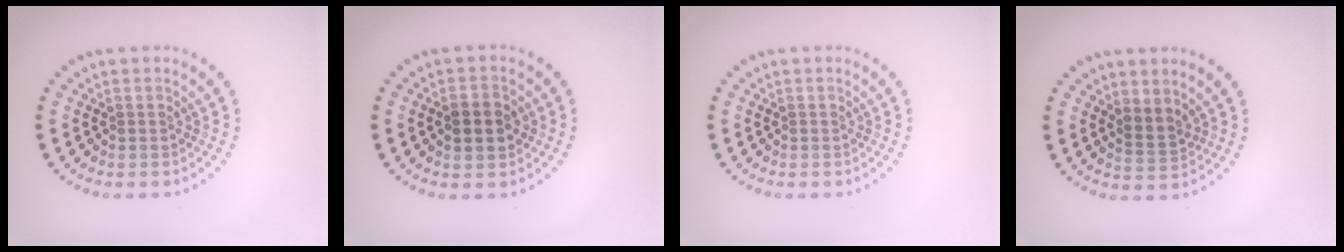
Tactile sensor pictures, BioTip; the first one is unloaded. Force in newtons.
{"total": 3.8, "press": 3.8, "slide": 0.2}
{"total": 0.0}
{"total": 1.9, "press": 1.5, "slide": 1.2}